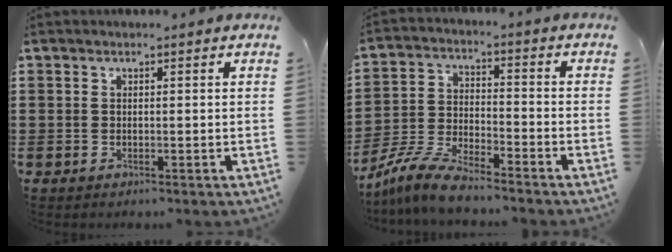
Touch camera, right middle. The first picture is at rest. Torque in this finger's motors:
{"motor_torque": [1.80, -0.34, 0.13, 0.11]}